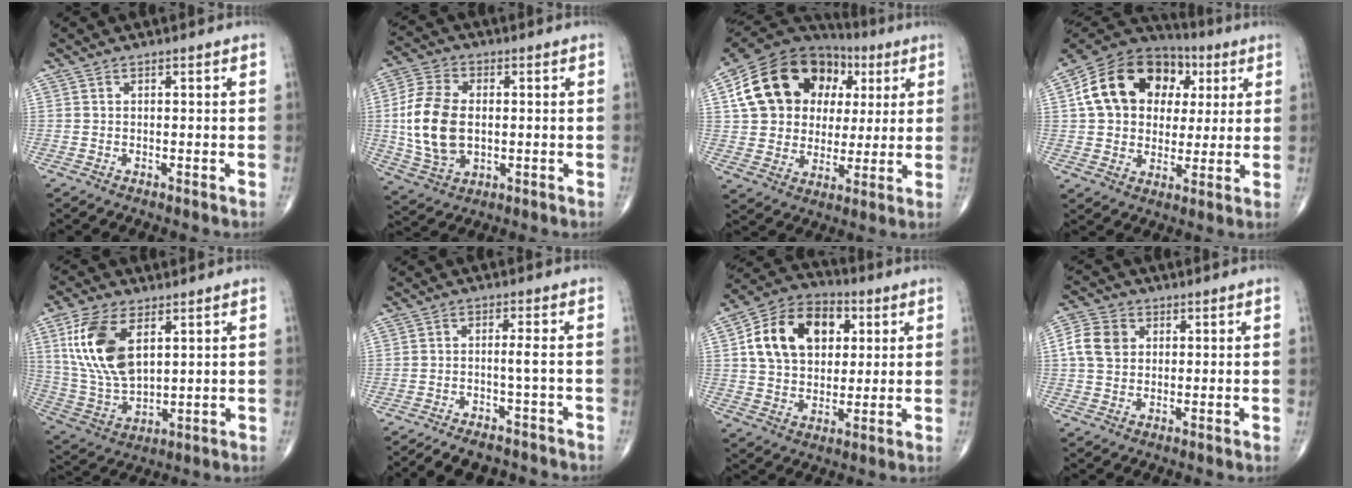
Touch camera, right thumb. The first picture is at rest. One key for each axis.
{"total": 13.8, "fx": 0.0, "fy": 8.9, "fz": 10.6, "tx": -0.211, "ty": 0.002, "tz": 0.004}
{"total": 21.6, "fx": 6.1, "fy": 16.8, "fz": 12.2, "tx": -0.192, "ty": 0.028, "tz": 0.111}
{"total": 19.2, "fx": 4.5, "fy": 14.6, "fz": 11.6, "tx": -0.179, "ty": 0.021, "tz": 0.073}
{"total": 15.5, "fx": 5.3, "fy": 8.2, "fz": 12.0, "tx": -0.240, "ty": -0.018, "tz": 0.113}
{"total": 8.0, "fx": -6.9, "fy": 1.8, "fz": 3.7, "tx": -0.057, "ty": 0.036, "tz": -0.103}
{"total": 17.0, "fx": 4.6, "fy": 11.8, "fz": 11.3, "tx": -0.168, "ty": 0.007, "tz": 0.074}
{"total": 6.7, "fx": 1.2, "fy": 5.4, "fz": 3.8, "tx": -0.069, "ty": 0.008, "tz": 0.017}